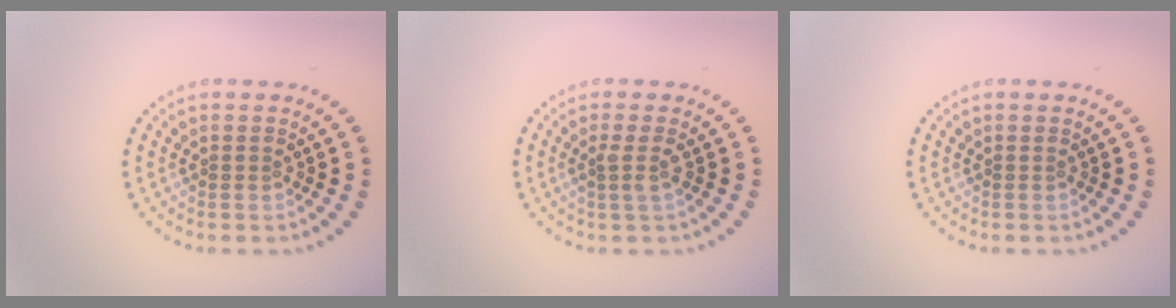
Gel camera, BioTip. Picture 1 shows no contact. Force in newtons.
{"total": 1.2, "press": 1.0, "slide": 0.6}
{"total": 0.0}